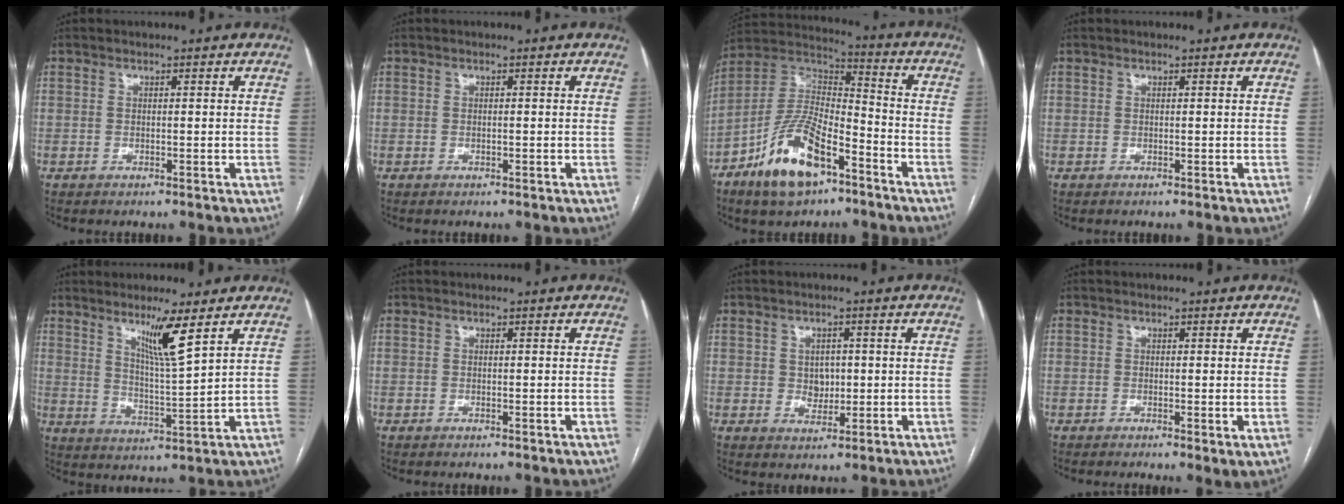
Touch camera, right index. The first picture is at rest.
{"total": 0.0}
{"total": 14.6, "force": [-8.3, 5.3, 10.7], "torque": [-0.217, 0.005, -0.152]}
{"total": 0.0}
{"total": 7.3, "force": [4.4, -0.7, 5.7], "torque": [-0.100, -0.018, 0.079]}
{"total": 0.0}
{"total": 3.4, "force": [0.6, 2.5, 2.2], "torque": [-0.034, -0.001, 0.020]}
{"total": 2.0, "force": [-0.4, 0.5, 1.9], "torque": [-0.029, -0.008, -0.005]}